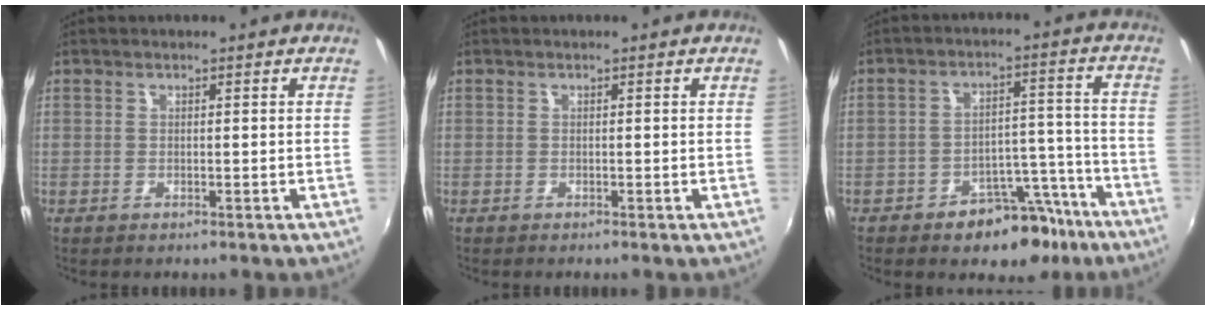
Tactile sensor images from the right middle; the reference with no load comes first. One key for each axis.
{"total": 0.0}
{"total": 10.6, "fx": -7.7, "fy": 5.8, "fz": 4.5, "tx": -0.055, "ty": 0.037, "tz": -0.092}